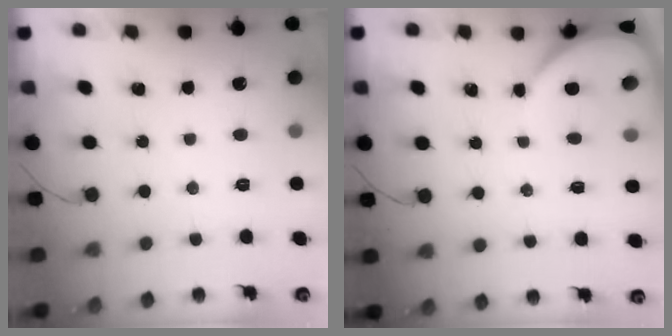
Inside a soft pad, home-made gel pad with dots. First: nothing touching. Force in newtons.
{"total": 3.9, "press": 3.9, "slide": 0.5}